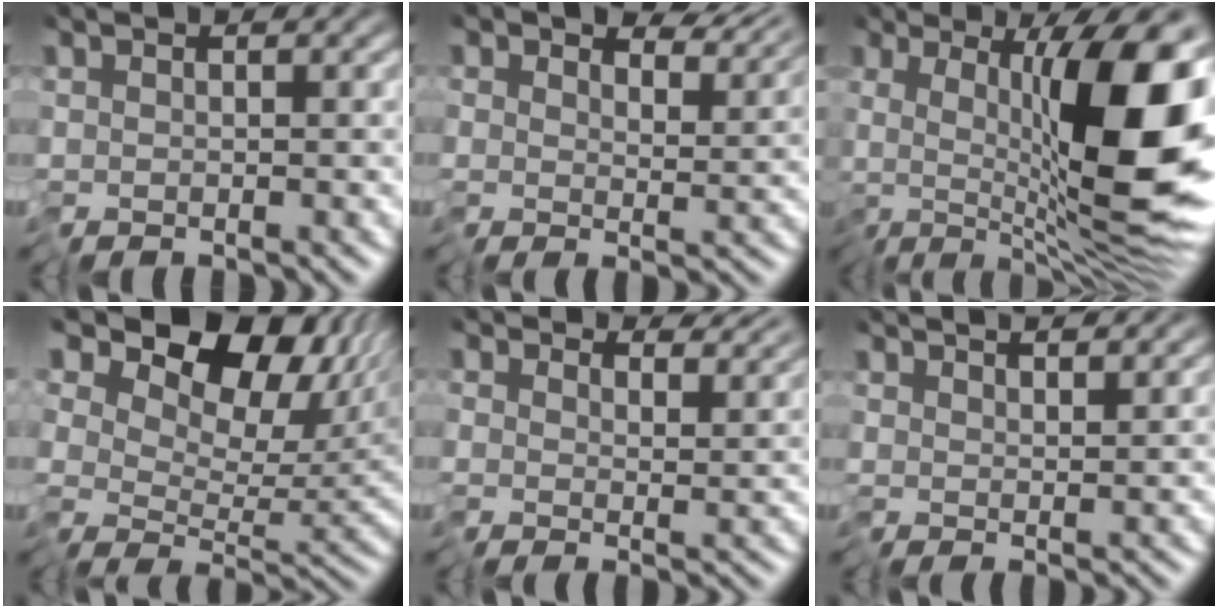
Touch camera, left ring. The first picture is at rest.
{"total": 5.8, "force": [4.9, 2.0, 2.3], "torque": [-0.042, 0.007, 0.082]}
{"total": 13.2, "force": [0.8, 3.4, 12.7], "torque": [-0.172, 0.010, 0.006]}
{"total": 12.5, "force": [7.3, 7.4, 7.1], "torque": [-0.102, 0.020, 0.112]}
{"total": 3.5, "force": [3.4, 0.5, 0.1], "torque": [-0.007, 0.007, 0.050]}
{"total": 2.7, "force": [2.5, -0.4, 0.7], "torque": [-0.013, 0.019, 0.037]}